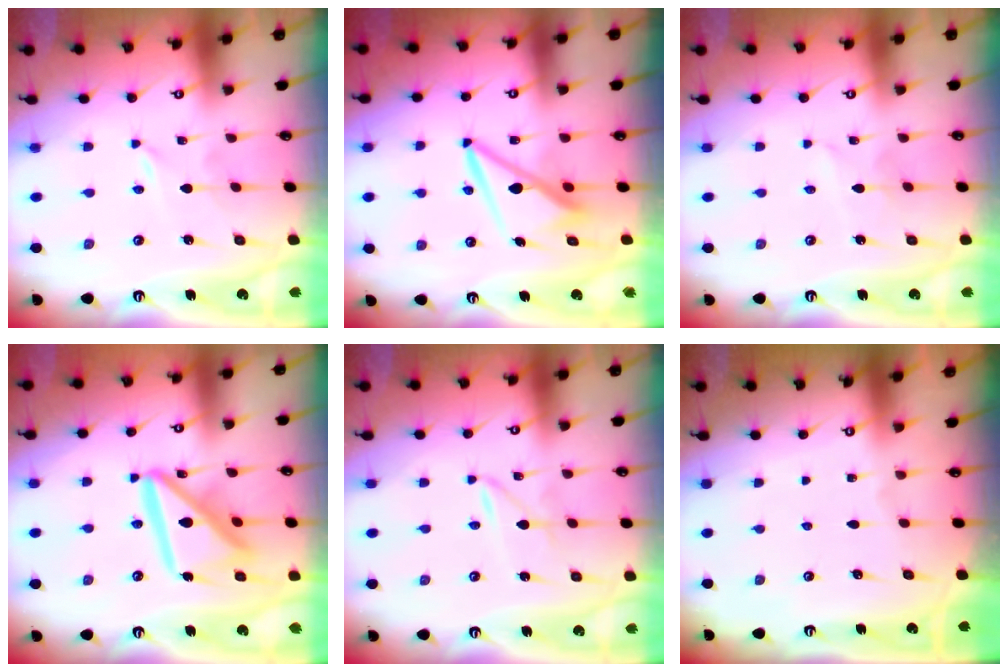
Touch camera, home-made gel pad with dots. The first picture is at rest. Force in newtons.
{"total": 7.2, "press": 7.2, "slide": 0.5}
{"total": 2.8, "press": 2.8, "slide": 0.3}
{"total": 16.0, "press": 15.9, "slide": 1.7}
{"total": 2.0, "press": 2.0, "slide": 0.2}
{"total": 0.0}